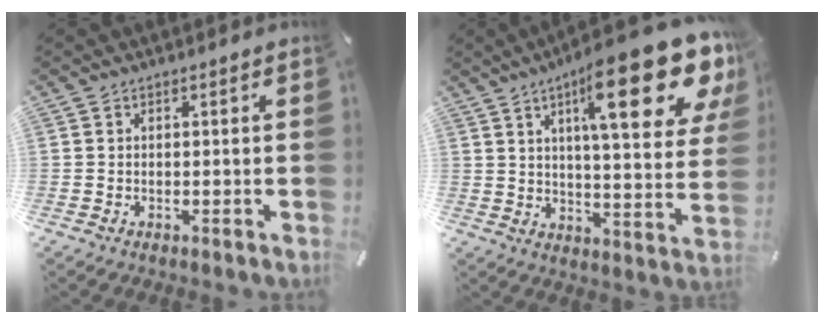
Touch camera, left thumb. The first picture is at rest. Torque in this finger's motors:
{"motor_torque": [2.50, 2.51, 1.70, -1.07, 0.22]}